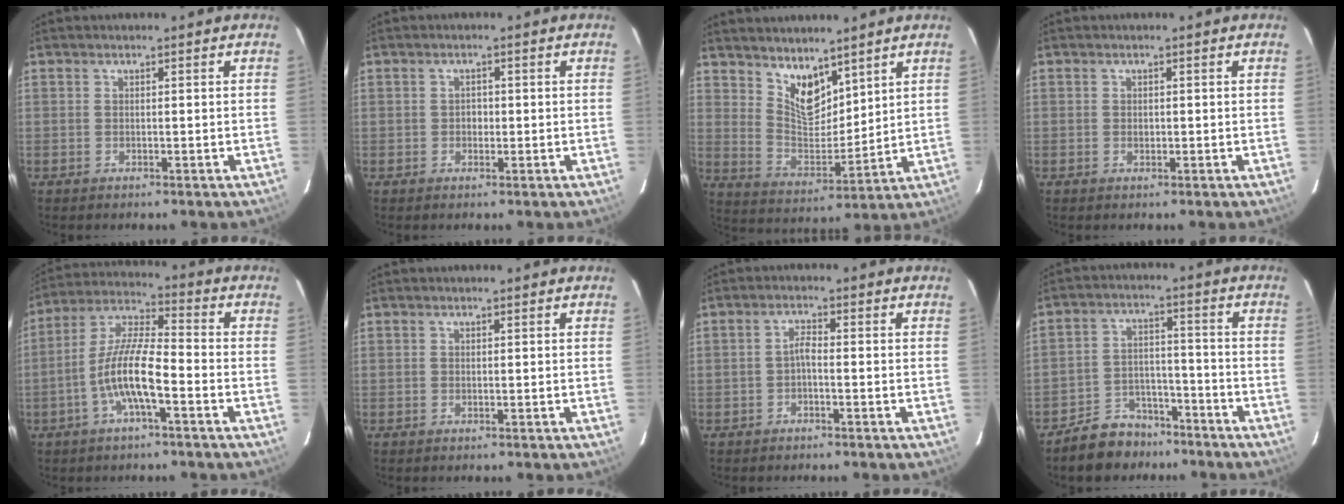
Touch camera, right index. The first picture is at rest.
{"total": 1.5, "force": [-0.2, 1.3, 0.5], "torque": [-0.007, 0.005, -0.003]}
{"total": 9.0, "force": [6.5, 4.1, 4.7], "torque": [-0.075, -0.006, 0.130]}
{"total": 0.8, "force": [-0.1, 0.6, 0.4], "torque": [-0.004, 0.002, -0.002]}
{"total": 10.4, "force": [-4.2, 2.0, 9.3], "torque": [-0.197, 0.008, -0.082]}
{"total": 0.0}
{"total": 1.7, "force": [-0.9, 0.4, 1.4], "torque": [-0.029, 0.006, -0.018]}
{"total": 9.3, "force": [-7.5, 5.2, 1.8], "torque": [-0.053, 0.026, -0.106]}